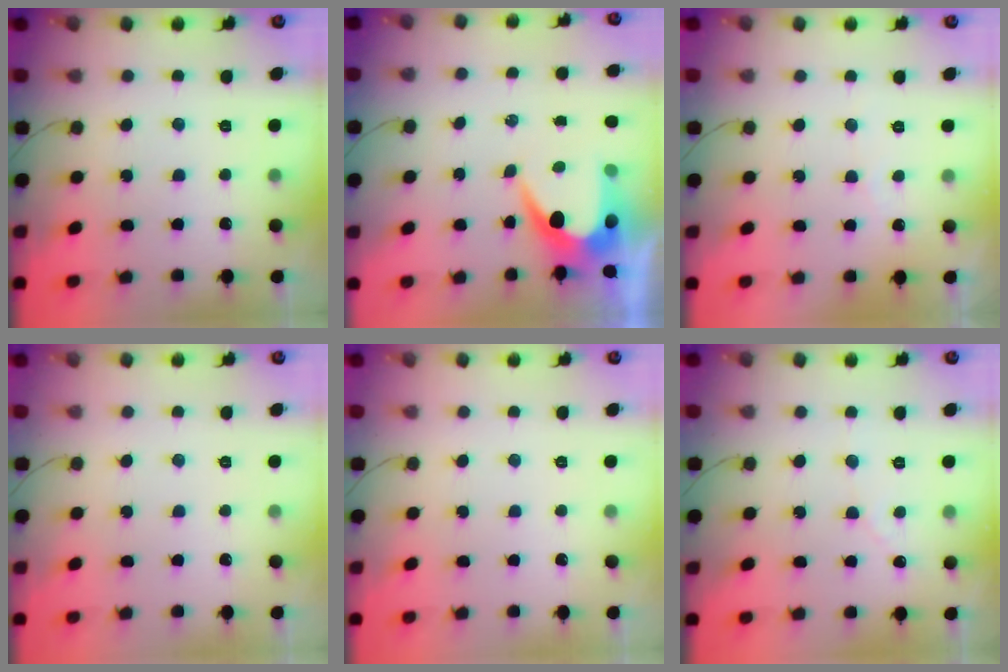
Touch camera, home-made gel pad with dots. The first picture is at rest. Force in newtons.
{"total": 6.7, "press": 6.6, "slide": 0.5}
{"total": 1.9, "press": 1.9, "slide": 0.2}
{"total": 0.0}
{"total": 0.0}
{"total": 3.0, "press": 2.9, "slide": 0.3}